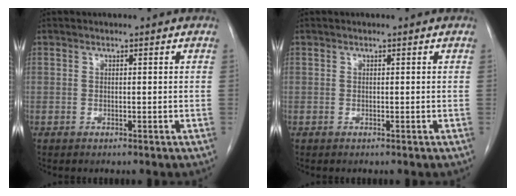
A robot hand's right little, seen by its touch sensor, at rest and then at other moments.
{"total": 0.0}